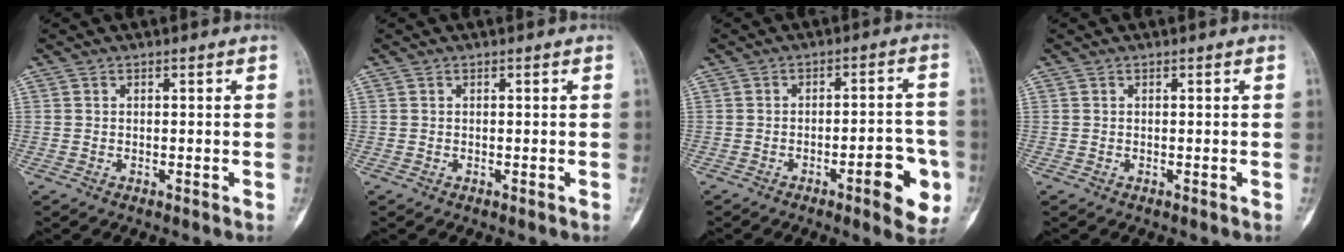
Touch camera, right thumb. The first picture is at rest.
{"total": 0.0}
{"total": 9.5, "force": [-3.7, 3.0, 8.2], "torque": [-0.085, 0.023, -0.047]}
{"total": 0.0}